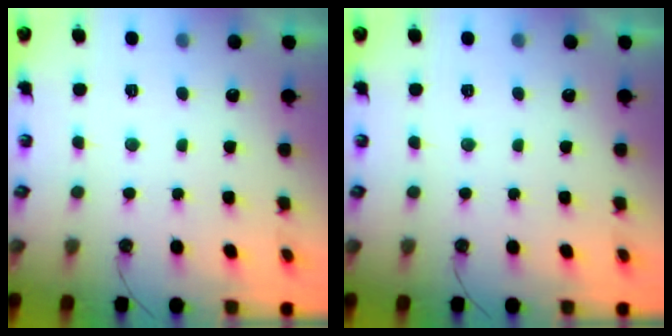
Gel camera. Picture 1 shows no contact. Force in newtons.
{"total": 0.0}